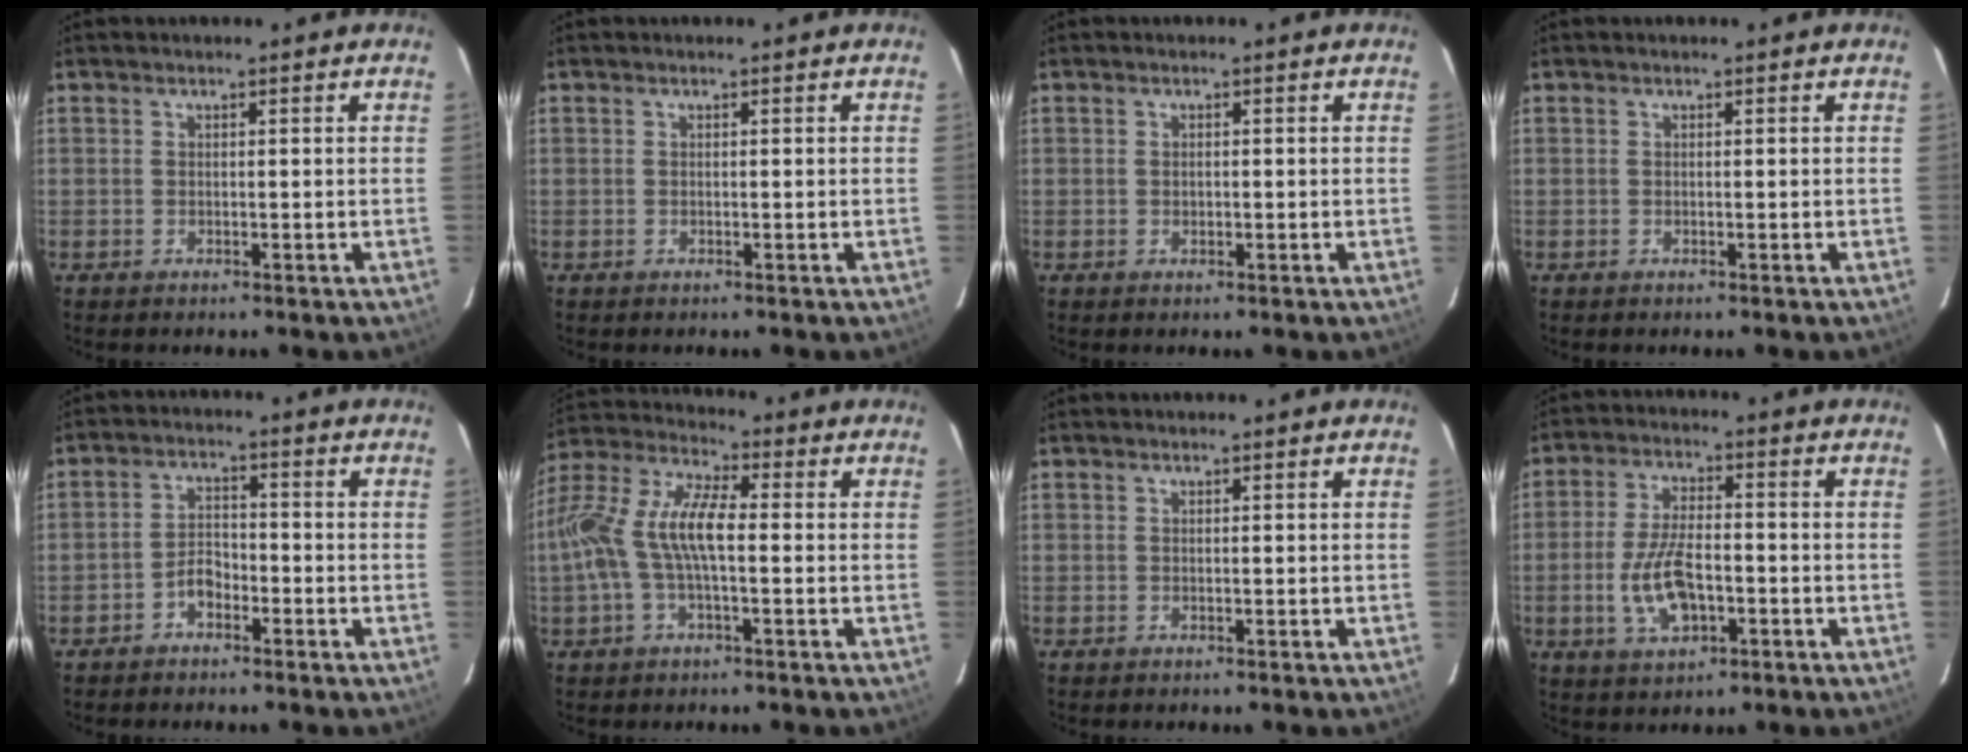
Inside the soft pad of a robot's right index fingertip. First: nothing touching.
{"total": 0.0}
{"total": 0.8, "force": [-0.1, 0.6, 0.5], "torque": [-0.005, 0.001, -0.001]}
{"total": 0.0}
{"total": 3.7, "force": [-2.4, 2.1, 1.9], "torque": [-0.042, 0.014, -0.042]}
{"total": 14.4, "force": [-1.1, 5.2, 13.3], "torque": [-0.273, 0.015, -0.027]}
{"total": 0.0}
{"total": 9.9, "force": [-2.8, 4.6, 8.3], "torque": [-0.173, -0.001, -0.046]}